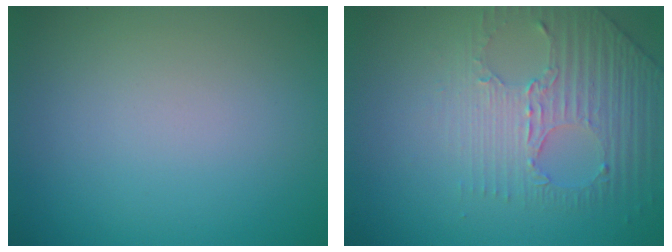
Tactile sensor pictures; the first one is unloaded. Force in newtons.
{"total": 4.4, "press": 3.1, "slide": 3.1}